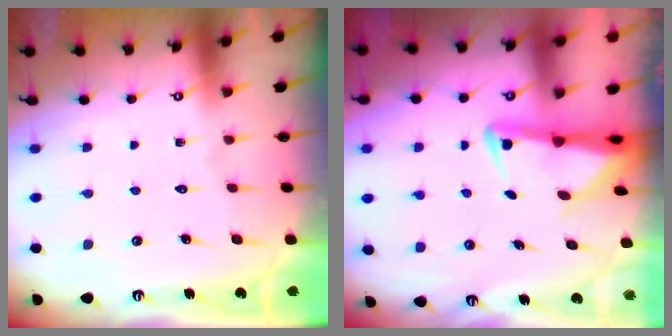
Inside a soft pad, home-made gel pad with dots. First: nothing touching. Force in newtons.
{"total": 2.6, "press": 2.5, "slide": 0.7}